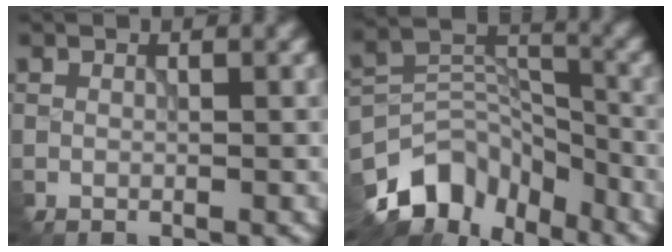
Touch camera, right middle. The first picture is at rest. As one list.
[{"total": 8.9, "force": [-6.4, 5.2, 3.3], "torque": [-0.054, 0.004, -0.130]}]